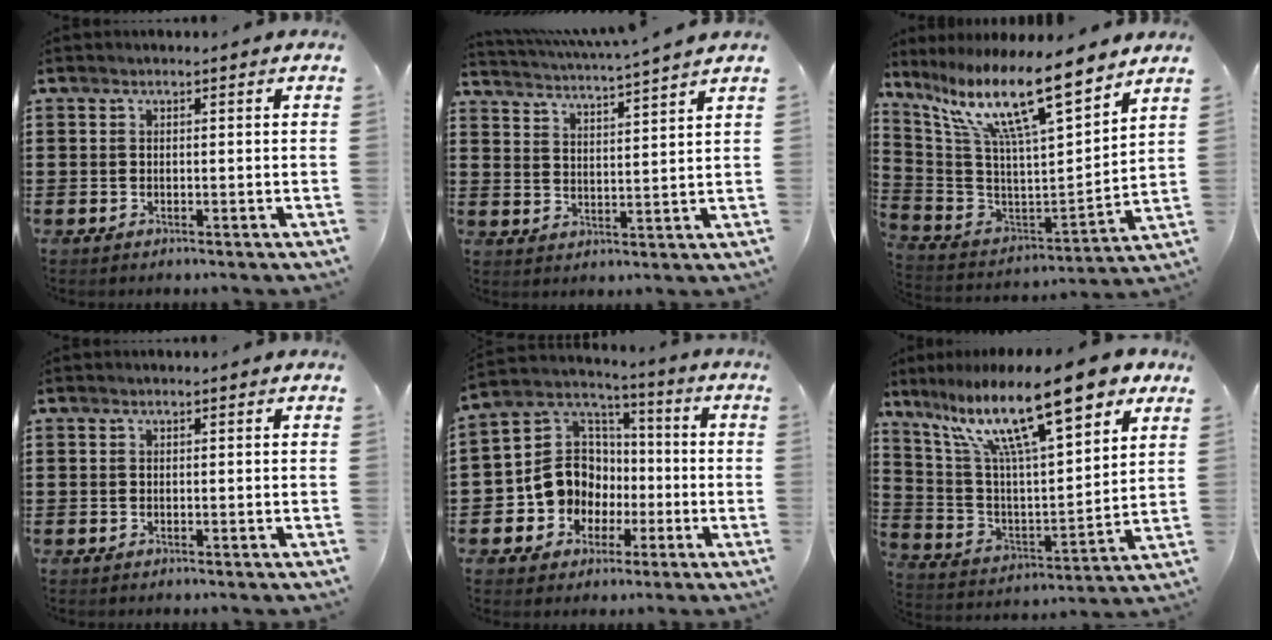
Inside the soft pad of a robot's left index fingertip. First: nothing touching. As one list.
[{"total": 3.7, "force": [3.5, -1.0, 0.8], "torque": [-0.034, -0.029, 0.056]}, {"total": 15.1, "force": [10.4, 2.7, 10.6], "torque": [-0.231, -0.061, 0.171]}, {"total": 0.0}, {"total": 10.6, "force": [-2.3, 9.8, 3.5], "torque": [-0.119, 0.010, -0.042]}, {"total": 17.7, "force": [11.7, 3.9, 12.7], "torque": [-0.246, -0.053, 0.193]}]